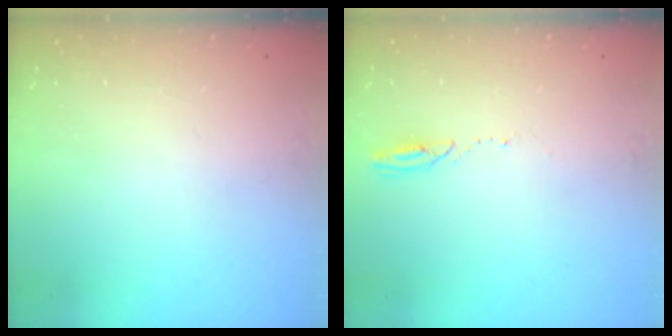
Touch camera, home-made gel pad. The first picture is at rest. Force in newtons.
{"total": 2.3, "press": 2.3, "slide": 0.3}